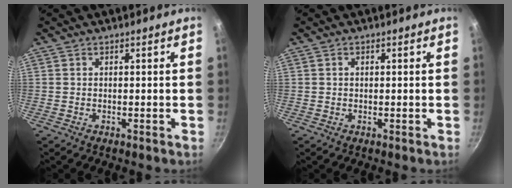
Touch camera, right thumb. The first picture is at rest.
{"total": 0.7, "force": [0.1, 0.5, 0.4], "torque": [-0.007, 0.004, 0.002]}